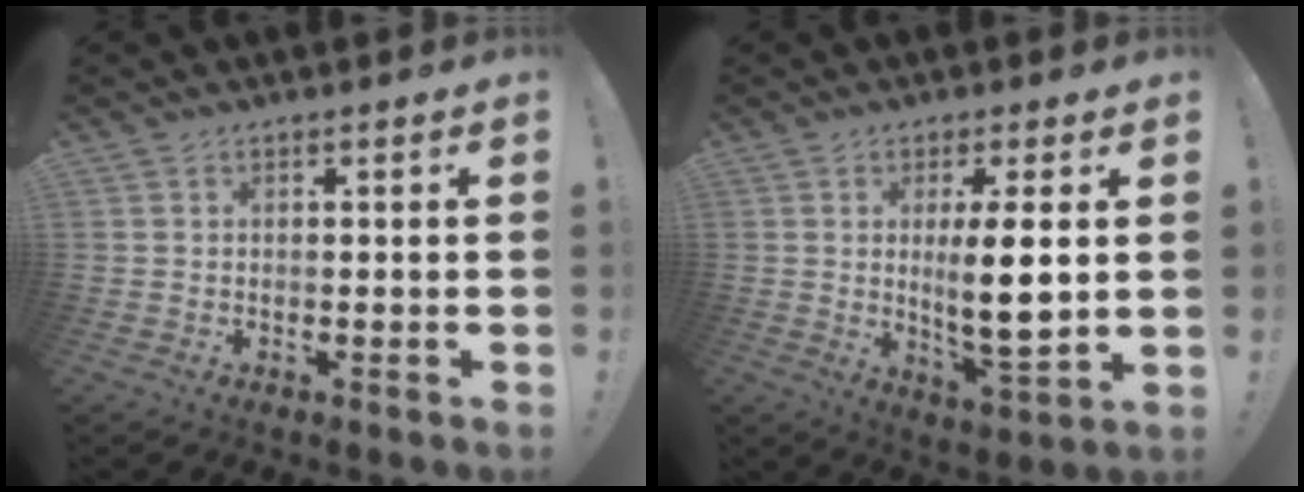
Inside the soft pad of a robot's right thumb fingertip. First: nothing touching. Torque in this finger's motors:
{"motor_torque": [0.01, 0.88, 0.07, 0.21, 0.12]}